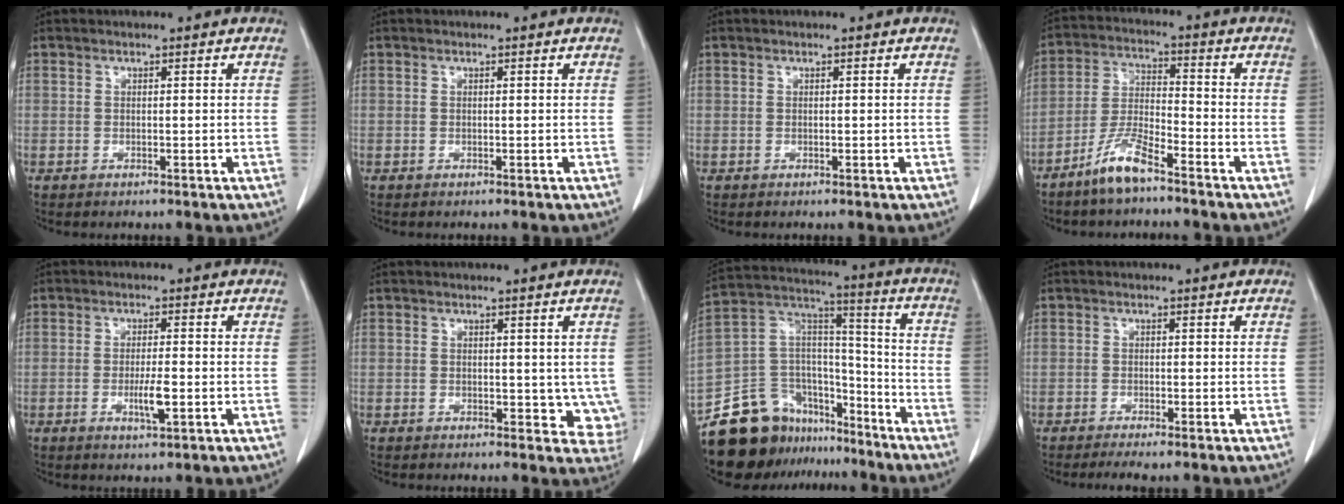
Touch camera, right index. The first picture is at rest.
{"total": 0.0}
{"total": 0.0}
{"total": 7.5, "force": [-5.6, 1.1, 4.9], "torque": [-0.108, -0.011, -0.113]}
{"total": 3.9, "force": [-1.1, 0.5, 3.7], "torque": [-0.069, -0.006, -0.017]}
{"total": 5.8, "force": [0.8, 3.7, 4.4], "torque": [-0.024, -0.011, 0.014]}
{"total": 18.9, "force": [-14.9, 9.8, 6.4], "torque": [-0.118, 0.071, -0.251]}
{"total": 2.3, "force": [-1.8, -0.1, 1.4], "torque": [-0.024, -0.006, -0.032]}